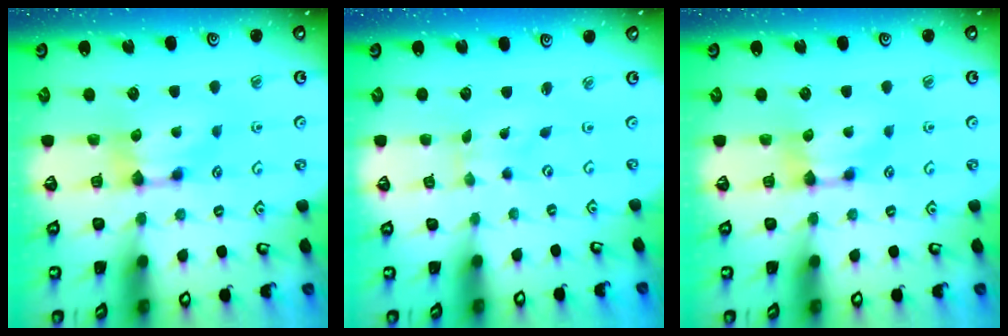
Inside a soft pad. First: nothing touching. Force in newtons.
{"total": 5.5, "press": 5.5, "slide": 0.5}
{"total": 0.0}